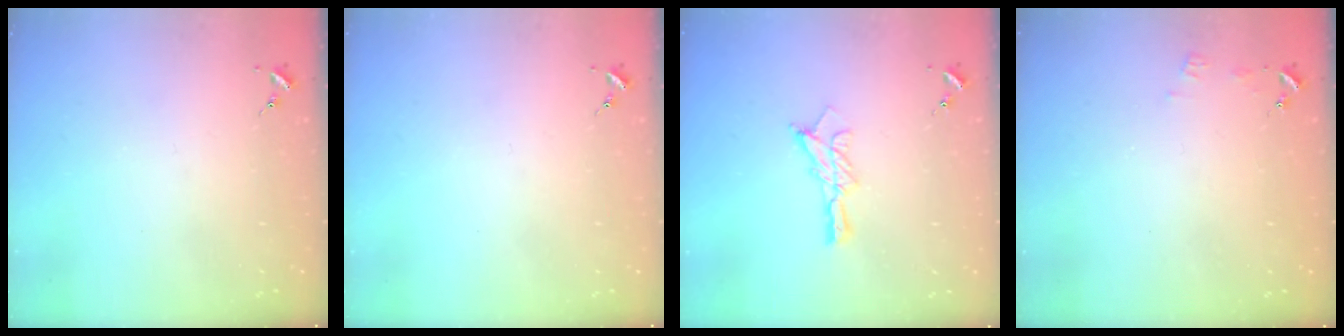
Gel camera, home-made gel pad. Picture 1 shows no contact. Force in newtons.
{"total": 0.0}
{"total": 9.5, "press": 9.5, "slide": 0.4}
{"total": 4.2, "press": 4.2, "slide": 0.5}